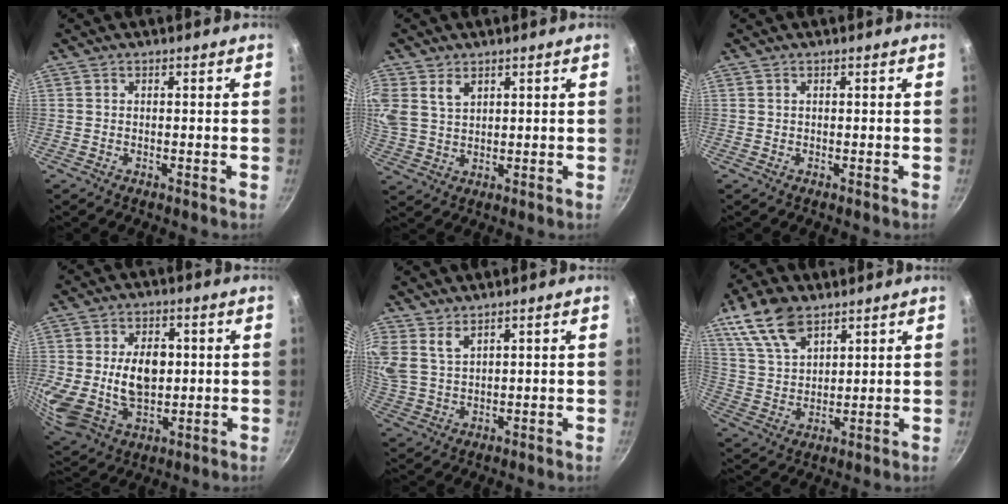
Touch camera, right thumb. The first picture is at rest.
{"total": 10.8, "force": [5.0, 7.5, 5.9], "torque": [-0.142, 0.014, 0.107]}
{"total": 0.0}
{"total": 17.9, "force": [1.3, 12.5, 12.8], "torque": [-0.242, -0.003, 0.033]}
{"total": 5.7, "force": [4.0, 2.7, 3.1], "torque": [-0.059, -0.018, 0.088]}
{"total": 12.0, "force": [7.5, 6.3, 6.9], "torque": [-0.122, -0.020, 0.153]}